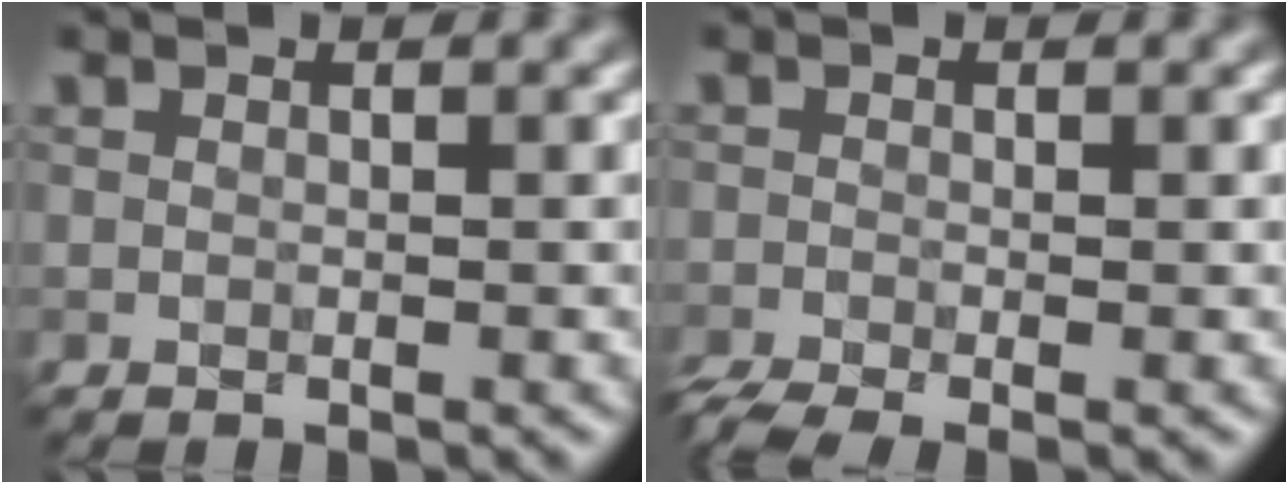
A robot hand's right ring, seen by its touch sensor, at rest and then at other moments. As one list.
[{"total": 3.6, "force": [-2.6, 0.9, 2.3], "torque": [-0.030, -0.010, -0.035]}]